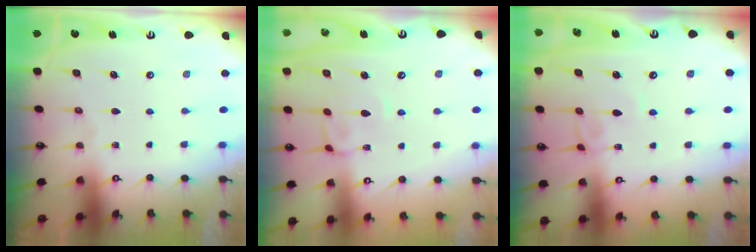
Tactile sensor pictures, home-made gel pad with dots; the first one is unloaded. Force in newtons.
{"total": 1.7, "press": 1.5, "slide": 0.8}
{"total": 3.5, "press": 3.5, "slide": 0.3}